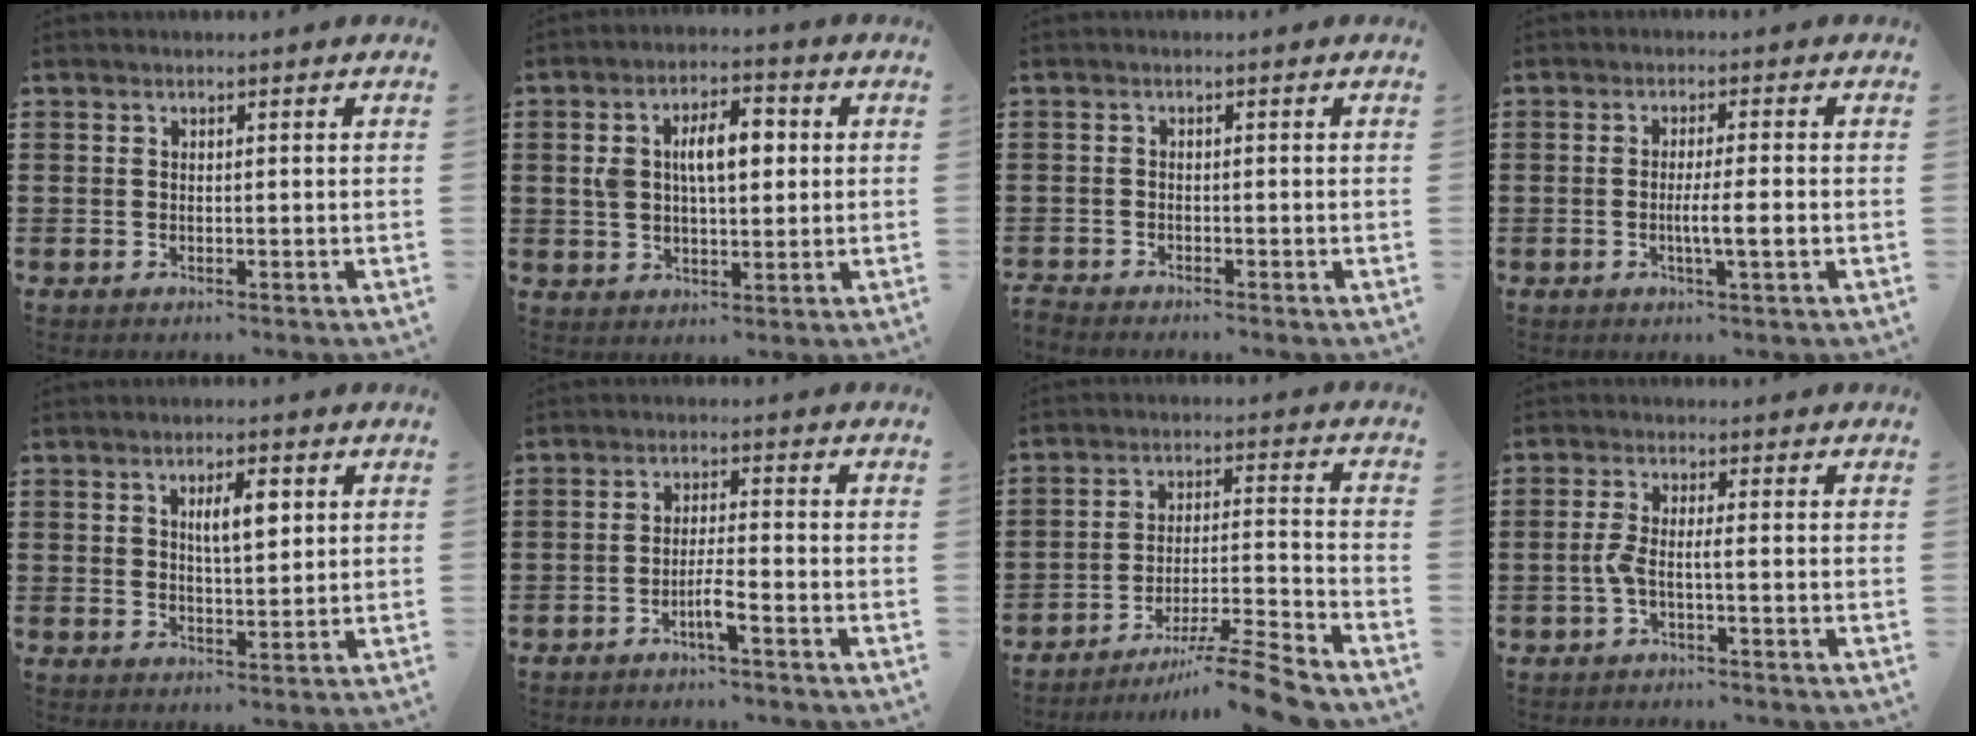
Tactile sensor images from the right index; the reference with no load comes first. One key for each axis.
{"total": 7.0, "fx": 1.2, "fy": 3.6, "fz": 5.9, "tx": -0.116, "ty": 0.012, "tz": 0.016}
{"total": 1.6, "fx": -1.6, "fy": -0.1, "fz": -0.2, "tx": 0.000, "ty": 0.001, "tz": -0.036}
{"total": 4.1, "fx": -0.9, "fy": 0.0, "fz": 4.0, "tx": -0.069, "ty": -0.006, "tz": -0.018}
{"total": 4.9, "fx": 1.7, "fy": 1.7, "fz": 4.2, "tx": -0.071, "ty": 0.002, "tz": 0.024}
{"total": 3.4, "fx": -2.1, "fy": 0.0, "fz": 2.6, "tx": -0.053, "ty": -0.003, "tz": -0.042}
{"total": 9.8, "fx": -8.4, "fy": -0.2, "fz": 5.0, "tx": -0.068, "ty": 0.018, "tz": -0.163}
{"total": 2.9, "fx": -1.1, "fy": 0.2, "fz": 2.7, "tx": -0.073, "ty": -0.009, "tz": -0.028}